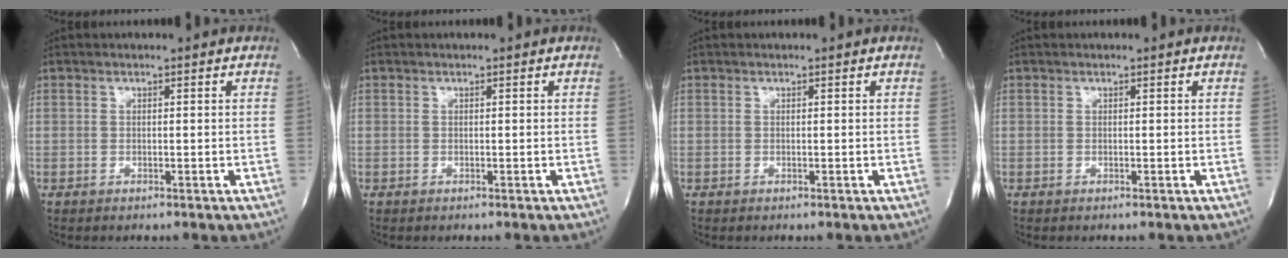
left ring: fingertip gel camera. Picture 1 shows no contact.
{"total": 0.0}
{"total": 0.0}
{"total": 0.0}